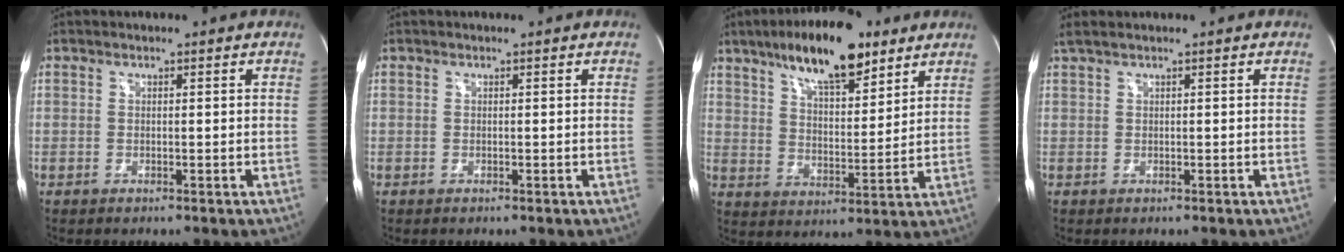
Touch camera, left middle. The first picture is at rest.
{"total": 0.0}
{"total": 14.7, "force": [9.8, 4.3, 10.0], "torque": [-0.165, 0.011, 0.166]}
{"total": 1.6, "force": [1.1, 0.0, 1.1], "torque": [-0.025, 0.026, 0.025]}